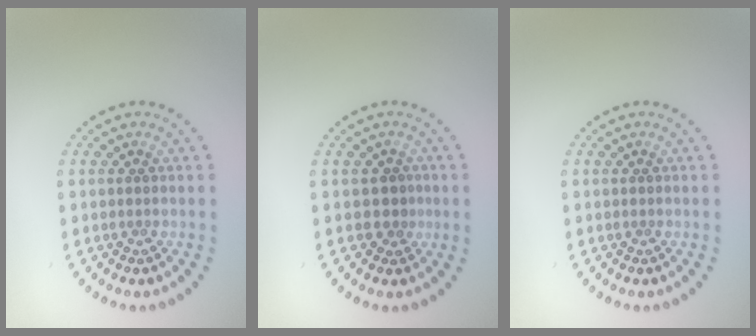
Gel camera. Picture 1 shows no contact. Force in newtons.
{"total": 1.6, "press": 1.4, "slide": 0.8}
{"total": 0.0}